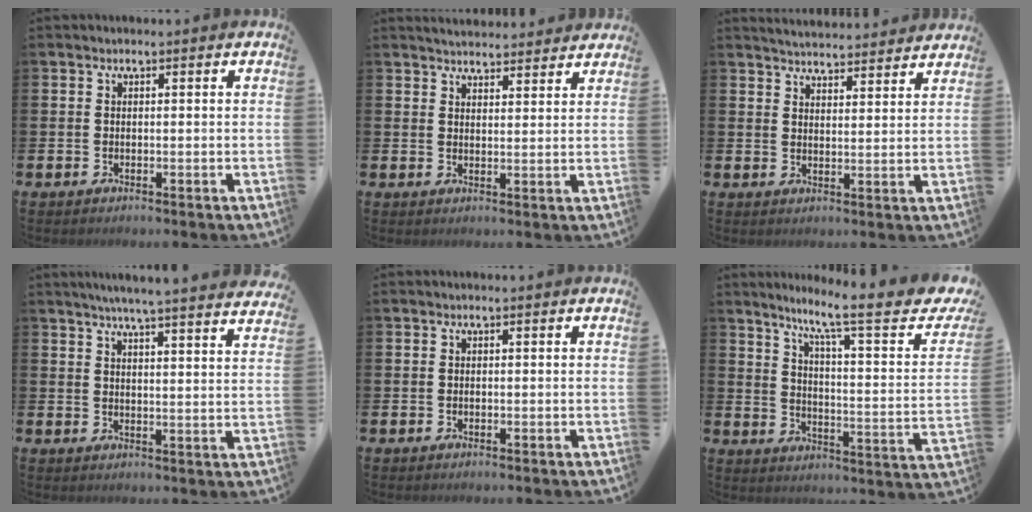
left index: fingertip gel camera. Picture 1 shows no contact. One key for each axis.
{"total": 3.9, "fx": 3.8, "fy": 0.5, "fz": 0.1, "tx": -0.008, "ty": -0.021, "tz": 0.070}
{"total": 4.5, "fx": 4.5, "fy": 0.3, "fz": 0.0, "tx": -0.010, "ty": -0.031, "tz": 0.081}
{"total": 5.5, "fx": 5.3, "fy": -0.8, "fz": 1.4, "tx": -0.032, "ty": -0.033, "tz": 0.089}
{"total": 0.0}
{"total": 9.1, "fx": 6.5, "fy": 1.2, "fz": 6.2, "tx": -0.108, "ty": -0.055, "tz": 0.089}